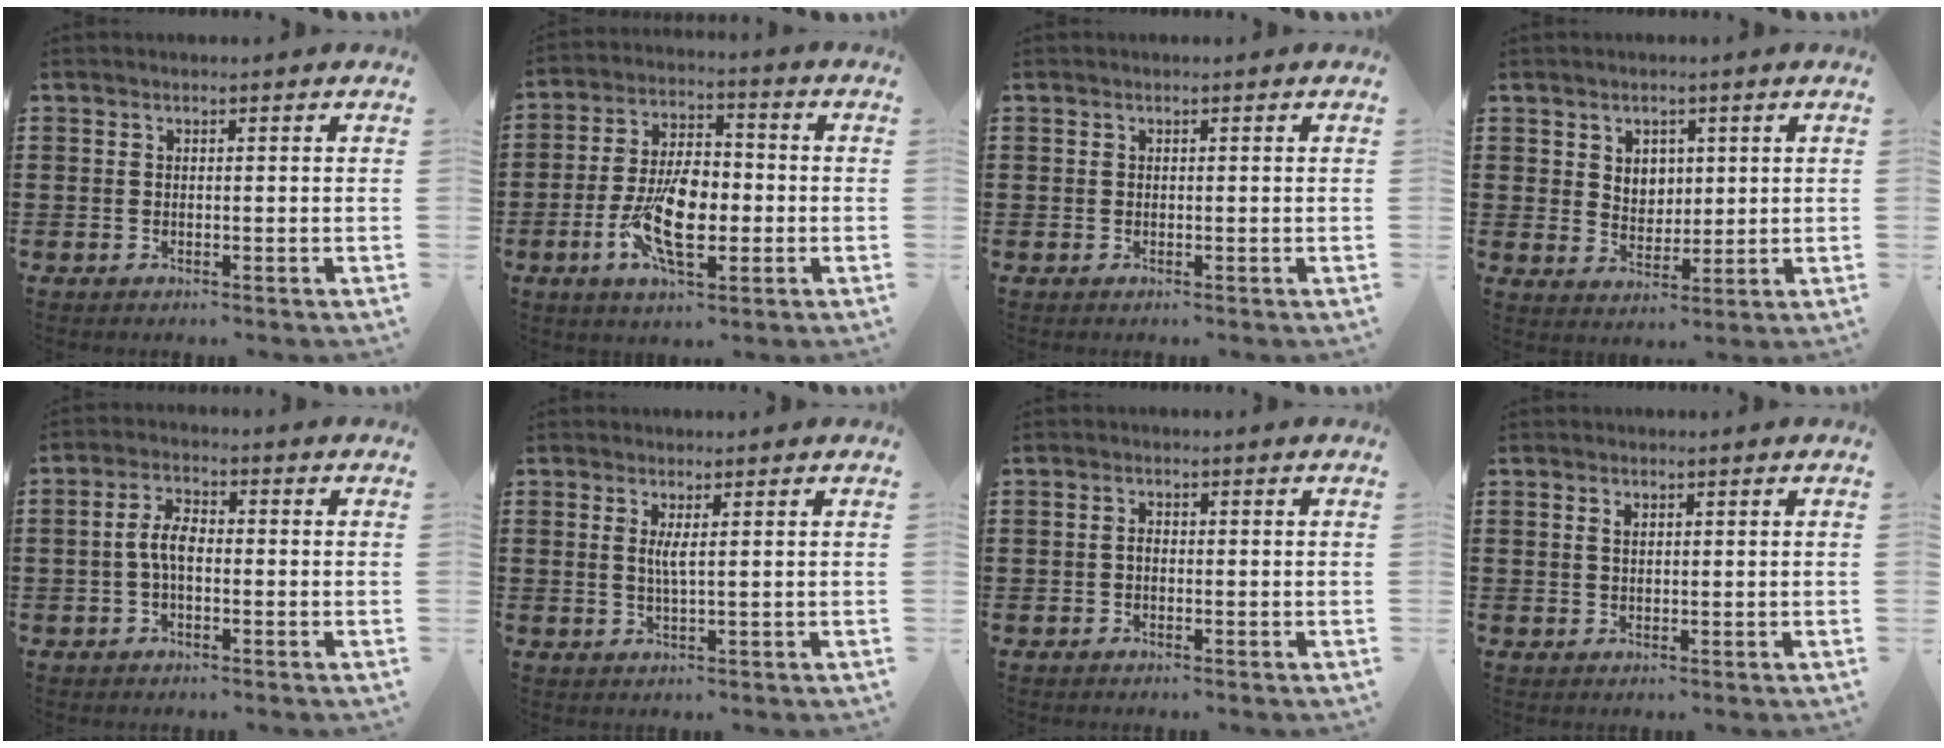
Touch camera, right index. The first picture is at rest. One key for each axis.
{"total": 10.5, "fx": -2.6, "fy": 5.1, "fz": 8.8, "tx": -0.189, "ty": -0.005, "tz": -0.048}
{"total": 0.0}
{"total": 3.7, "fx": 1.9, "fy": 3.0, "fz": 1.1, "tx": -0.026, "ty": 0.006, "tz": 0.032}
{"total": 4.4, "fx": -0.7, "fy": 2.0, "fz": 3.9, "tx": -0.085, "ty": 0.003, "tz": -0.016}
{"total": 2.2, "fx": 0.6, "fy": -0.1, "fz": 2.1, "tx": -0.045, "ty": -0.005, "tz": 0.009}
{"total": 1.0, "fx": -0.3, "fy": 0.5, "fz": 0.8, "tx": -0.017, "ty": -0.001, "tz": -0.006}
{"total": 1.2, "fx": 0.7, "fy": 0.6, "fz": 0.8, "tx": -0.018, "ty": 0.005, "tz": 0.013}